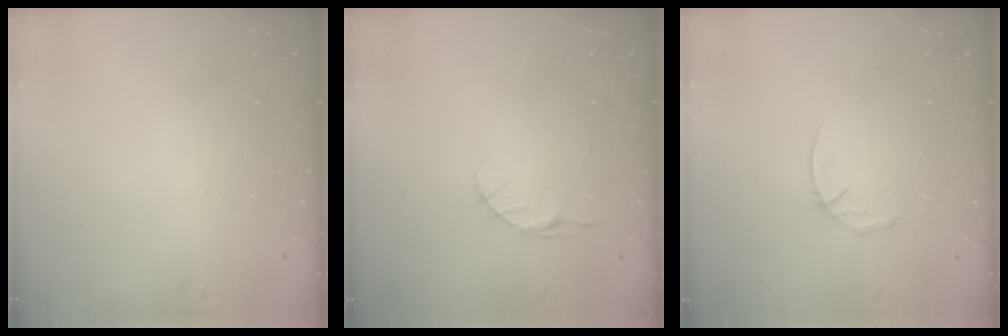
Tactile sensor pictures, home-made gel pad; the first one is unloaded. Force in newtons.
{"total": 3.3, "press": 3.3, "slide": 0.4}
{"total": 3.5, "press": 3.5, "slide": 0.3}